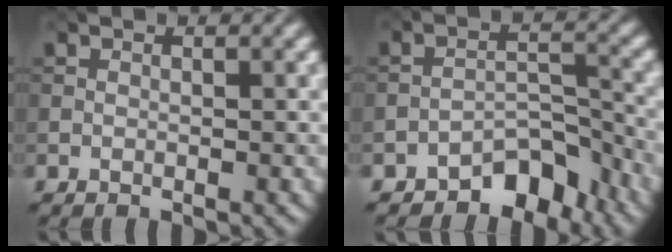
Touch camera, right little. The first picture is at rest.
{"total": 4.6, "force": [-3.7, 2.0, 1.9], "torque": [-0.012, 0.010, -0.063]}